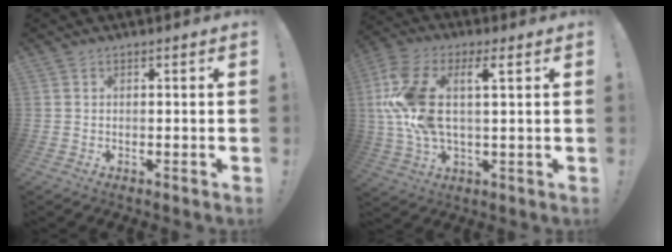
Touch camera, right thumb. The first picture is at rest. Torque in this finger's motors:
{"motor_torque": [2.49, 2.51, 1.21, 0.15, 0.27]}